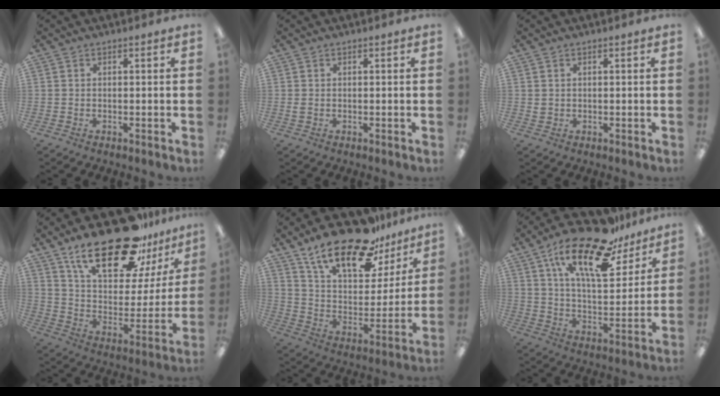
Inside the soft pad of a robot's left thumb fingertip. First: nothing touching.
{"total": 1.0, "force": [0.2, 0.6, 0.7], "torque": [-0.015, 0.002, 0.003]}
{"total": 1.1, "force": [0.5, 0.9, 0.4], "torque": [-0.009, 0.003, 0.010]}
{"total": 26.6, "force": [18.5, 10.6, 15.9], "torque": [-0.250, -0.111, 0.314]}
{"total": 22.1, "force": [16.0, 8.7, 12.5], "torque": [-0.209, -0.102, 0.278]}
{"total": 22.5, "force": [14.6, 9.0, 14.5], "torque": [-0.245, -0.080, 0.249]}